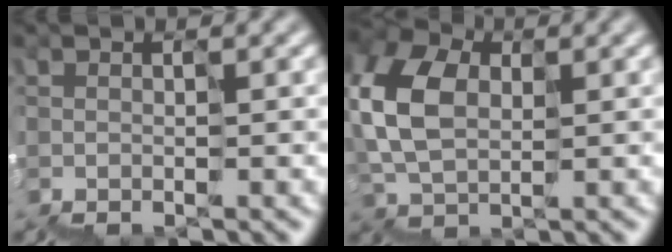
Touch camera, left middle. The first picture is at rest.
{"total": 5.4, "force": [1.5, 4.0, 3.4], "torque": [-0.124, 0.028, 0.021]}